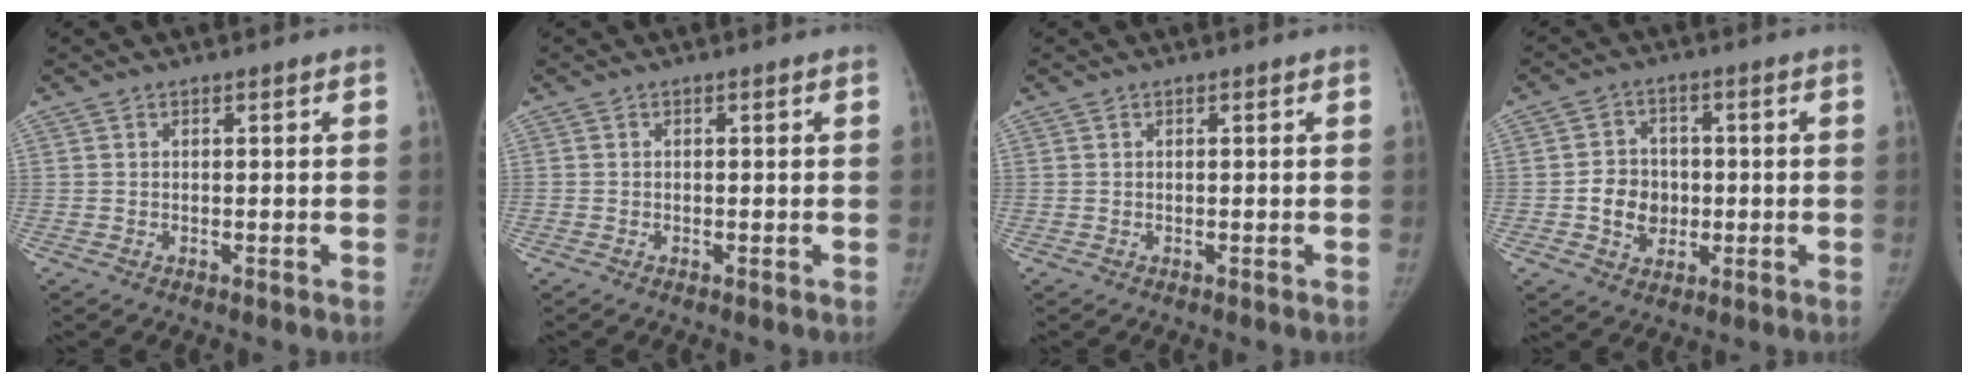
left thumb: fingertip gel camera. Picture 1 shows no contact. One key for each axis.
{"total": 0.0}
{"total": 0.0}
{"total": 7.2, "fx": -0.8, "fy": 6.2, "fz": 3.5, "tx": -0.026, "ty": 0.010, "tz": -0.016}